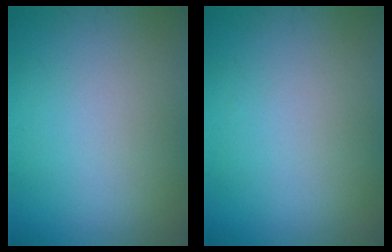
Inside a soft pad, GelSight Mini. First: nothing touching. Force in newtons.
{"total": 0.0}